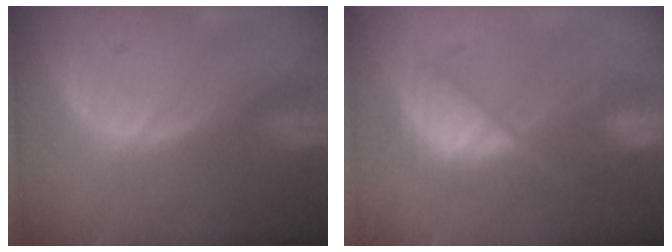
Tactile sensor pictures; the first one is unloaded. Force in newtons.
{"total": 7.3, "press": 7.3, "slide": 0.5}